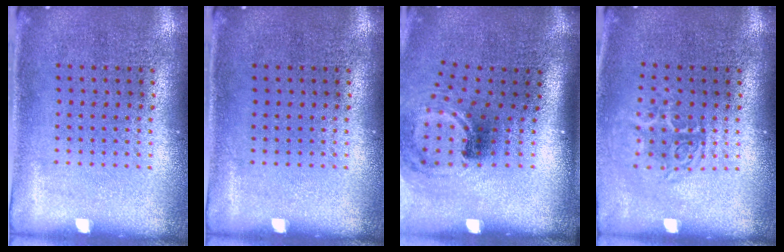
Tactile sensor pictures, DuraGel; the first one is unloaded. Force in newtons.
{"total": 0.0}
{"total": 1.8, "press": 1.1, "slide": 1.4}
{"total": 1.7, "press": 1.3, "slide": 1.1}